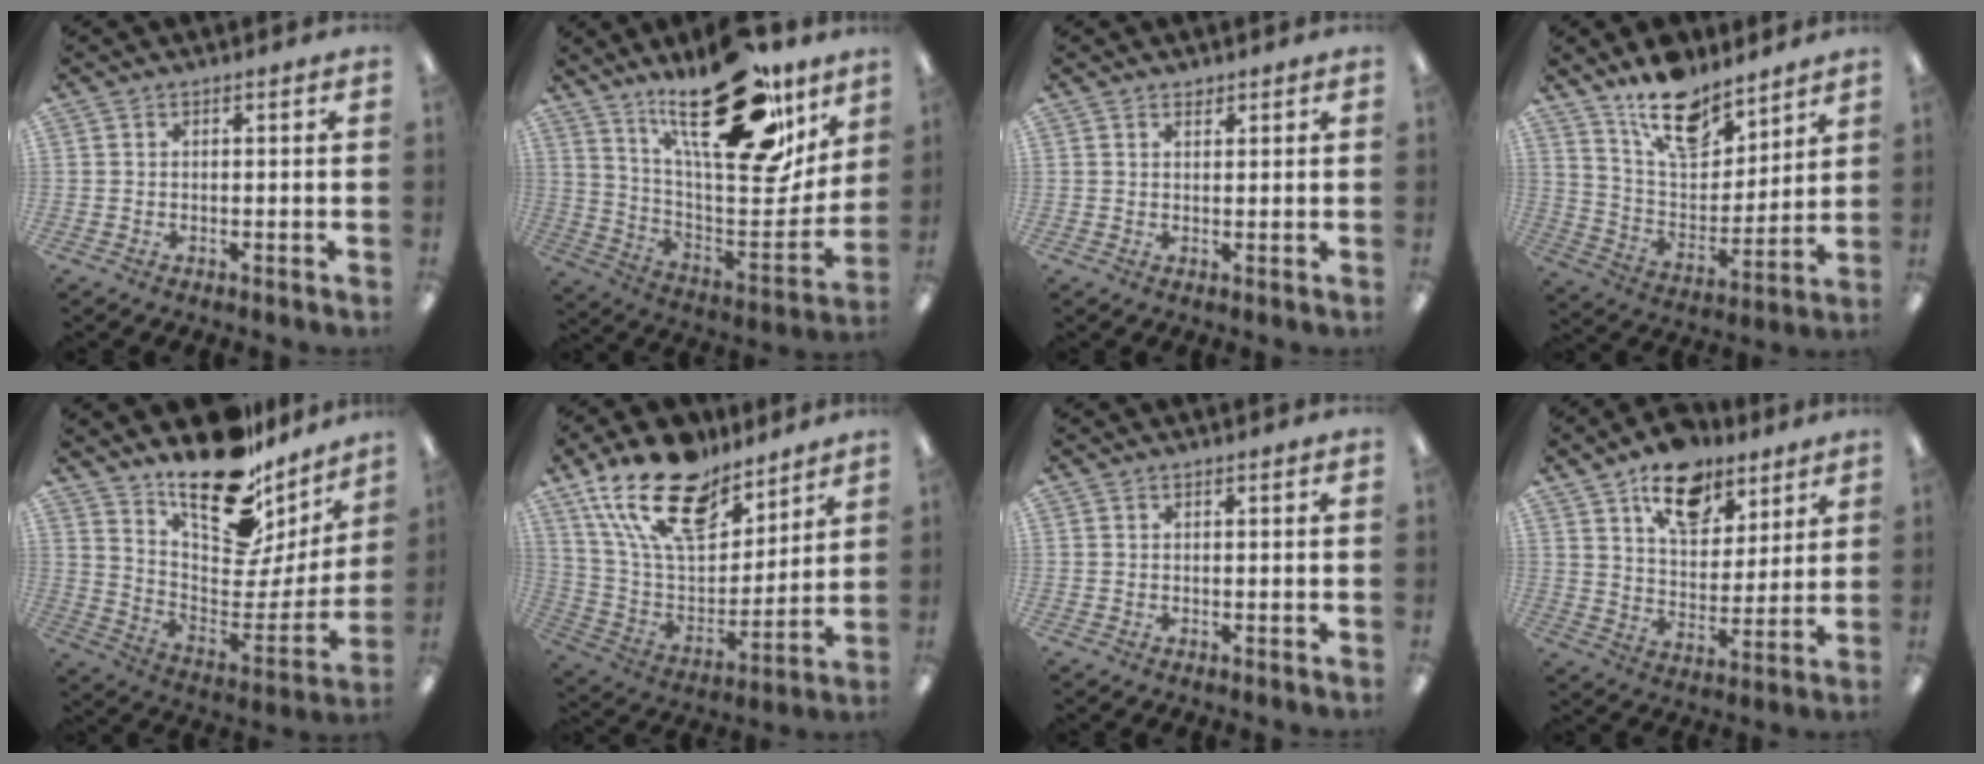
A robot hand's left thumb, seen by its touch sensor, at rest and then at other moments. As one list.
[{"total": 30.3, "force": [19.8, 11.4, 19.9], "torque": [-0.273, -0.125, 0.331]}, {"total": 1.6, "force": [1.3, 0.7, 0.4], "torque": [0.001, -0.003, 0.023]}, {"total": 17.6, "force": [13.4, 8.0, 8.1], "torque": [-0.151, -0.085, 0.241]}, {"total": 22.0, "force": [17.5, 8.4, 10.3], "torque": [-0.139, -0.140, 0.299]}, {"total": 22.5, "force": [15.0, 11.3, 12.4], "torque": [-0.231, -0.081, 0.273]}, {"total": 0.0}, {"total": 15.3, "force": [10.2, 8.4, 7.7], "torque": [-0.108, -0.050, 0.180]}]